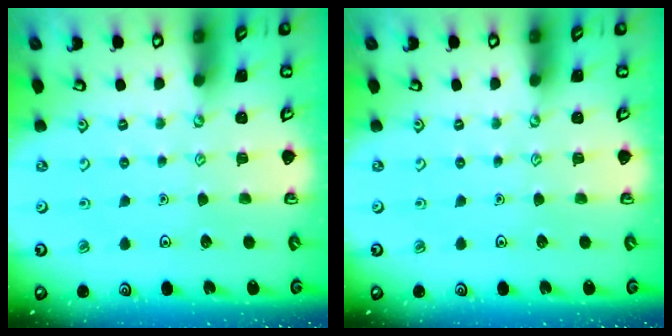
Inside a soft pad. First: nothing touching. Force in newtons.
{"total": 0.0}